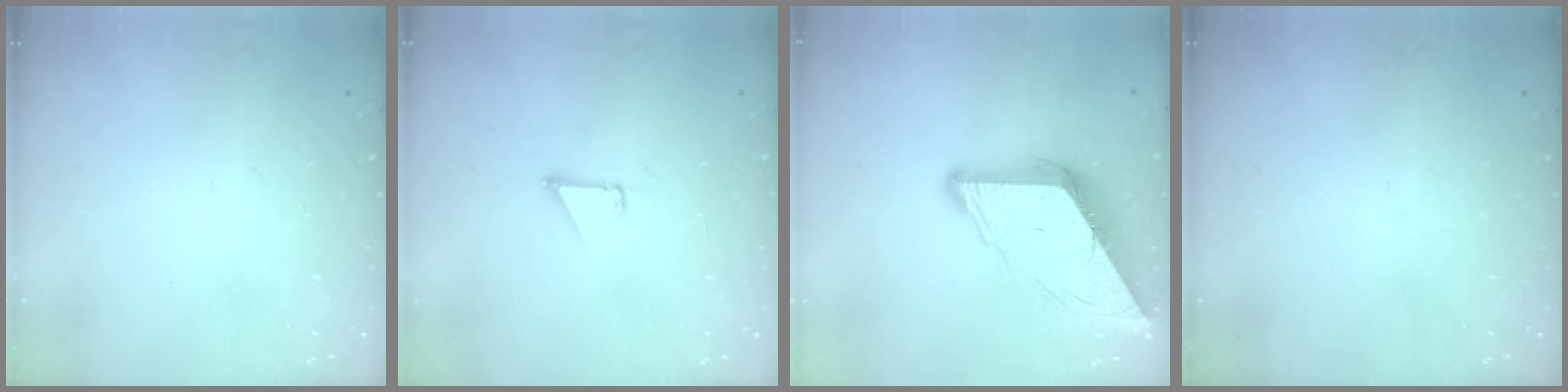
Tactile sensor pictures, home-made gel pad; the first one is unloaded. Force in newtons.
{"total": 1.4, "press": 1.3, "slide": 0.1}
{"total": 10.3, "press": 10.3, "slide": 1.1}
{"total": 0.0}